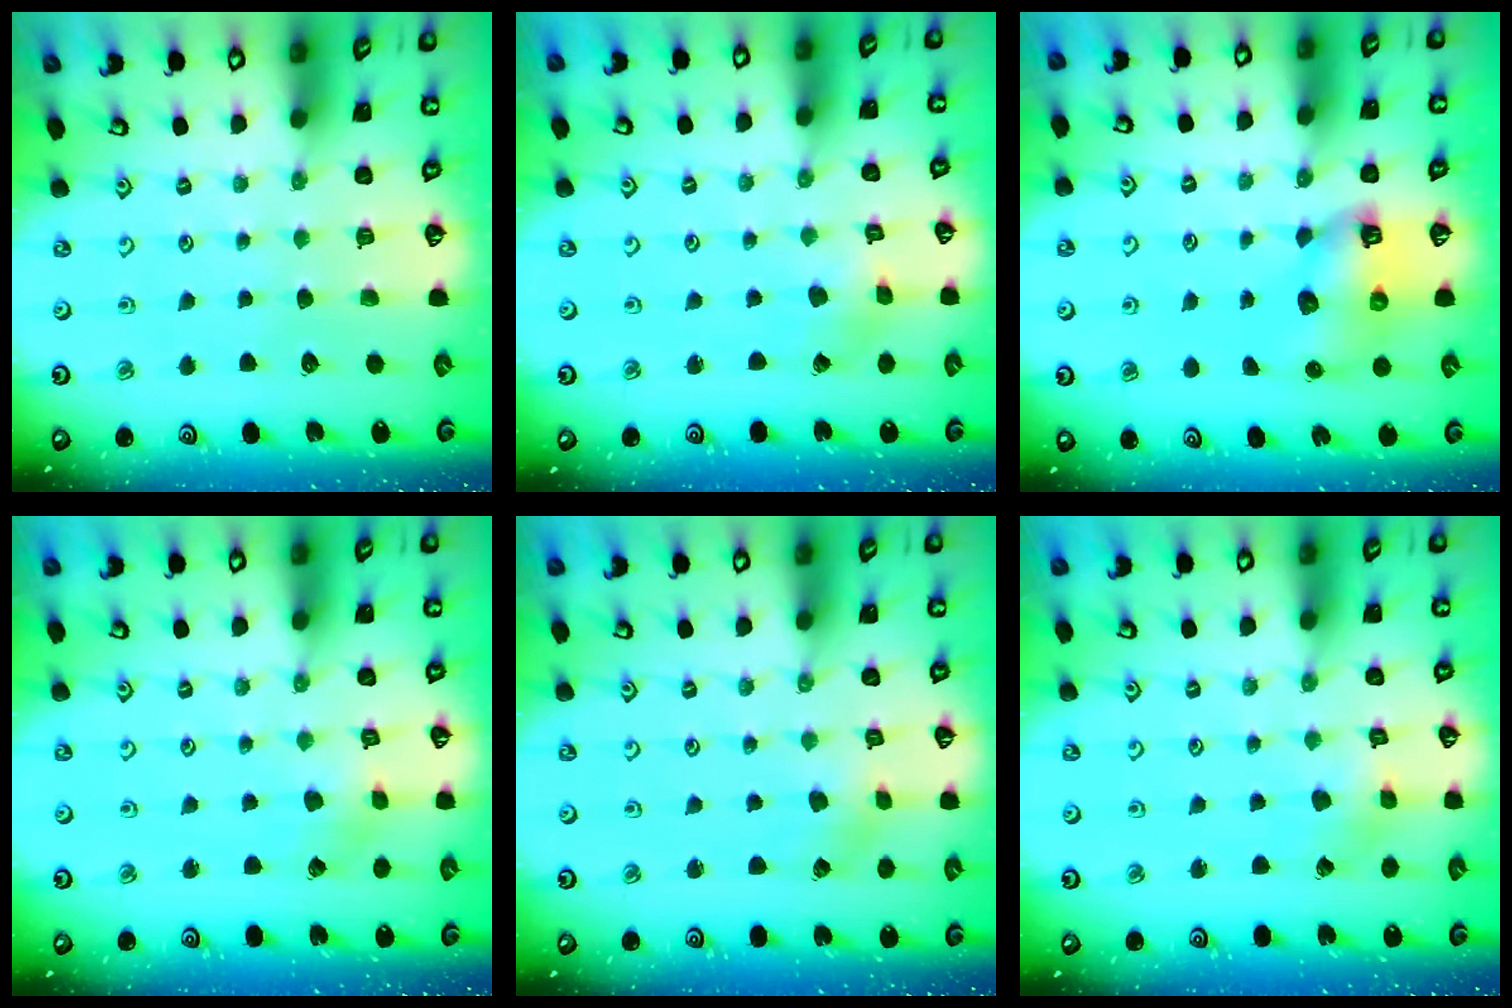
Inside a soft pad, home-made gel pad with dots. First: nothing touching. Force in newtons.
{"total": 1.4, "press": 1.4, "slide": 0.2}
{"total": 8.4, "press": 8.3, "slide": 1.0}
{"total": 2.2, "press": 2.2, "slide": 0.3}
{"total": 1.8, "press": 1.7, "slide": 0.3}
{"total": 2.2, "press": 2.2, "slide": 0.2}